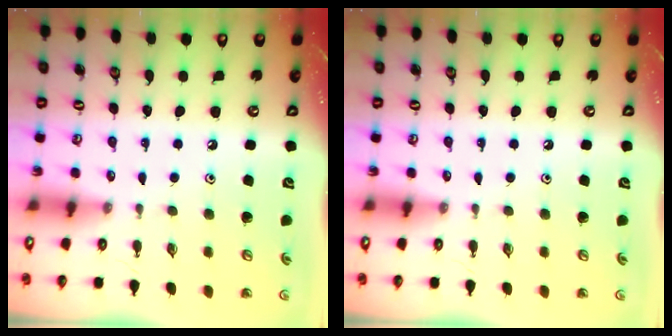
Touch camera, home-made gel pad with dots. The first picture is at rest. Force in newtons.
{"total": 0.0}